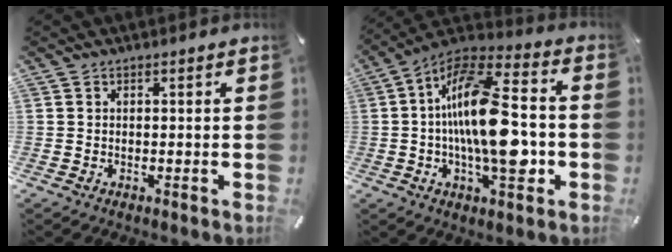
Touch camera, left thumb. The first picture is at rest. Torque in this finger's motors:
{"motor_torque": [2.13, 2.88, 2.77, 0.00, 0.63]}